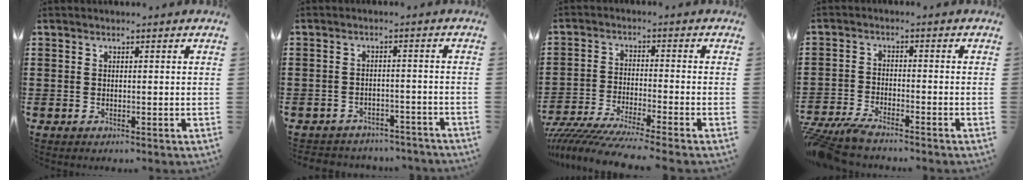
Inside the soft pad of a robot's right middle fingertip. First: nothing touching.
{"total": 2.9, "force": [-2.8, 0.3, -0.3], "torque": [-0.003, -0.001, -0.062]}
{"total": 6.1, "force": [-5.9, -0.6, 1.7], "torque": [-0.045, -0.017, -0.117]}
{"total": 4.2, "force": [-4.0, 0.2, 1.2], "torque": [-0.043, -0.009, -0.086]}